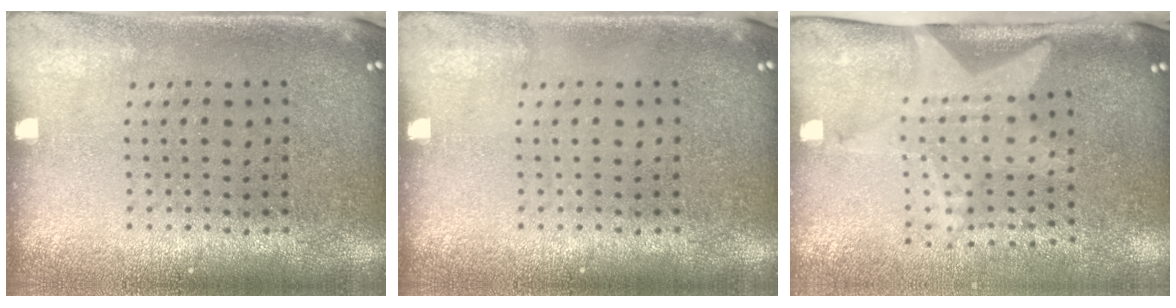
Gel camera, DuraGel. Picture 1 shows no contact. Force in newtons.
{"total": 0.0}
{"total": 2.1, "press": 1.5, "slide": 1.4}